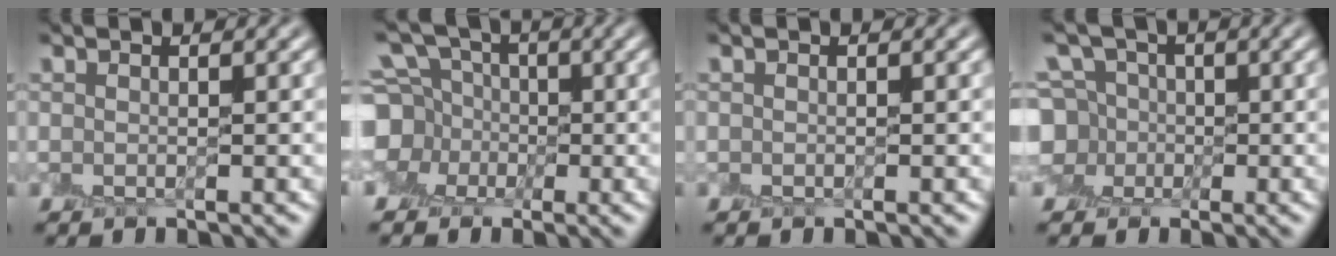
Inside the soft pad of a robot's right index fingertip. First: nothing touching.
{"total": 7.0, "force": [0.0, 6.0, 3.6], "torque": [-0.080, 0.009, -0.014]}
{"total": 0.0}
{"total": 4.7, "force": [-0.5, 4.2, 2.2], "torque": [-0.041, 0.013, -0.027]}